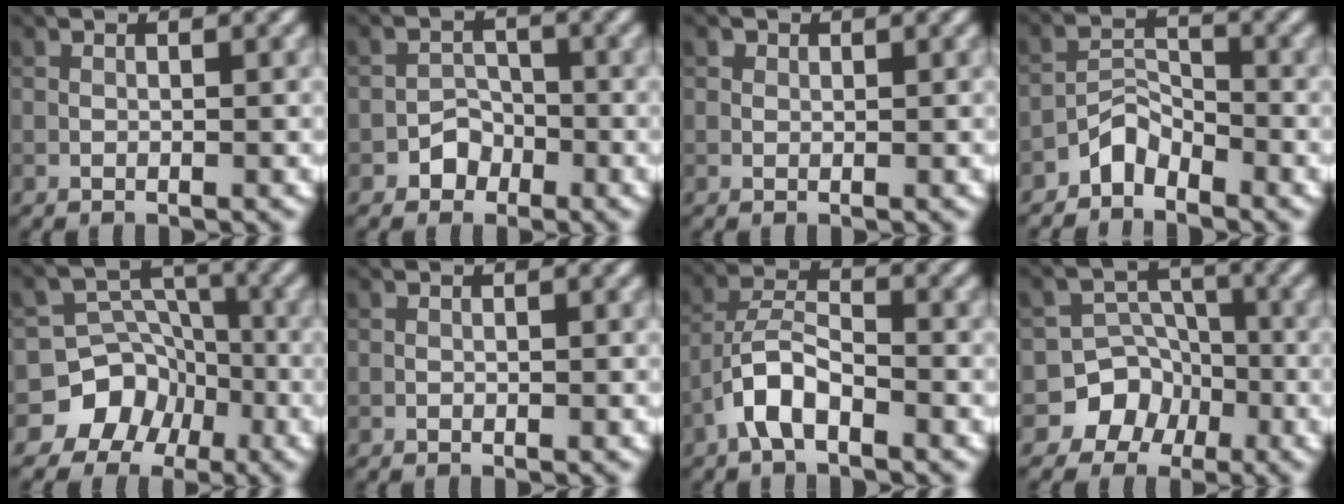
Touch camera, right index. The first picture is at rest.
{"total": 2.0, "force": [-1.2, 1.6, 0.4], "torque": [0.004, 0.009, -0.021]}
{"total": 0.8, "force": [0.4, 0.6, 0.2], "torque": [-0.004, -0.001, 0.000]}
{"total": 2.6, "force": [-2.2, 1.2, 0.8], "torque": [-0.009, 0.016, -0.044]}
{"total": 6.9, "force": [-3.9, 5.7, 0.5], "torque": [0.022, 0.007, -0.087]}
{"total": 0.0}
{"total": 4.1, "force": [-2.5, 1.6, 2.8], "torque": [-0.052, 0.014, -0.056]}
{"total": 6.1, "force": [-3.3, 5.1, 0.2], "torque": [0.033, 0.005, -0.078]}